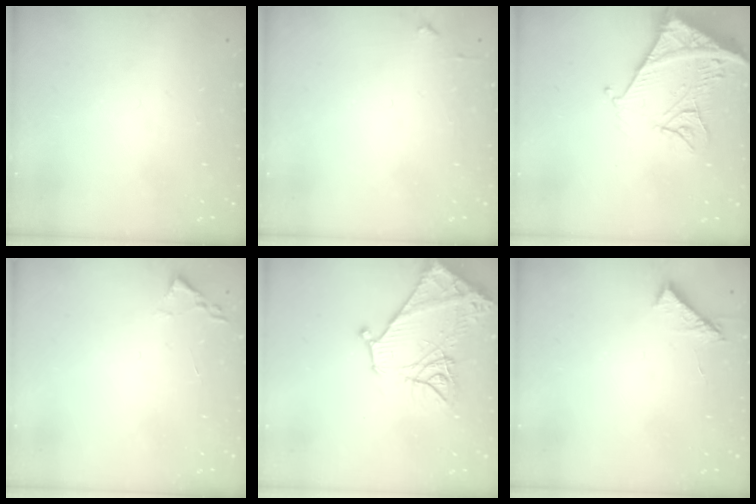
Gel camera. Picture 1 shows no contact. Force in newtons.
{"total": 3.0, "press": 3.0, "slide": 0.4}
{"total": 14.2, "press": 14.1, "slide": 1.5}
{"total": 1.8, "press": 1.7, "slide": 0.2}
{"total": 15.8, "press": 15.7, "slide": 1.5}
{"total": 6.0, "press": 6.0, "slide": 0.5}